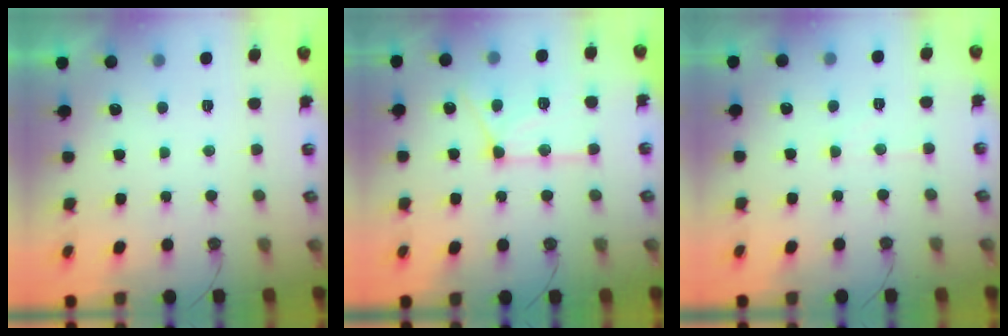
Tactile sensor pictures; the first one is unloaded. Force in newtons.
{"total": 14.9, "press": 14.8, "slide": 1.5}
{"total": 5.5, "press": 5.5, "slide": 0.5}